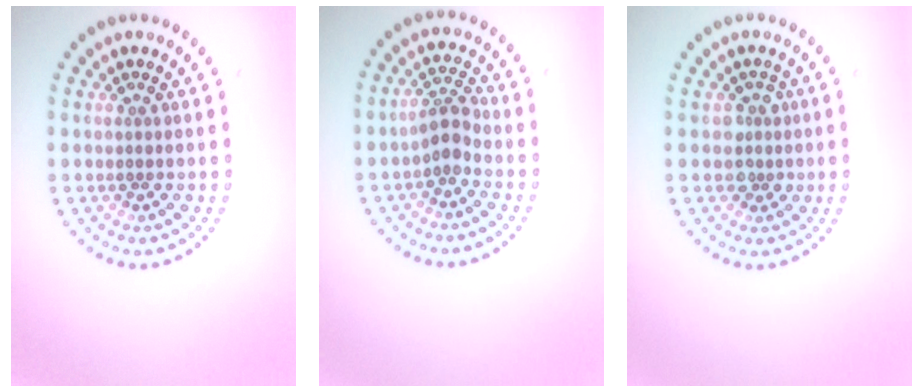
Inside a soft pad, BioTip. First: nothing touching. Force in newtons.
{"total": 2.2, "press": 2.0, "slide": 1.0}
{"total": 1.8, "press": 1.6, "slide": 1.0}